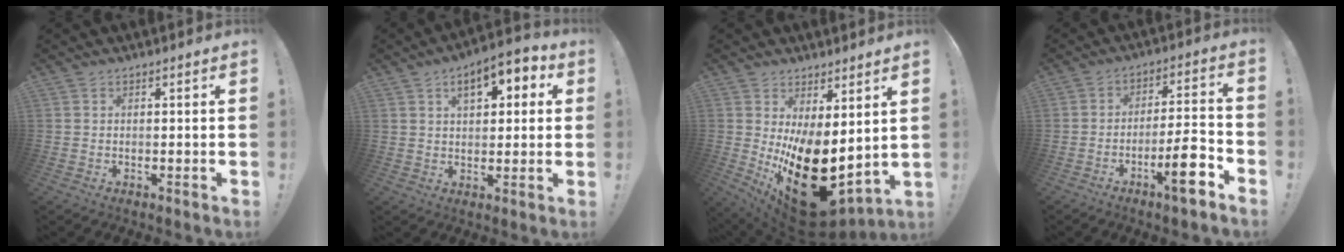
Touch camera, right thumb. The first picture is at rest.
{"total": 9.0, "force": [3.5, 4.8, 6.8], "torque": [-0.096, -0.004, 0.057]}
{"total": 19.6, "force": [-3.6, 10.3, 16.3], "torque": [-0.271, 0.009, -0.033]}
{"total": 11.9, "force": [-6.4, 2.2, 9.8], "torque": [-0.135, 0.032, -0.103]}